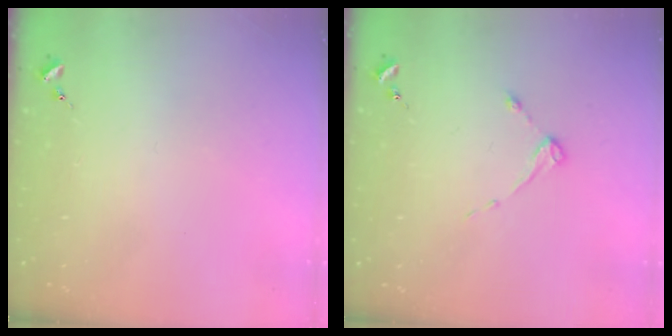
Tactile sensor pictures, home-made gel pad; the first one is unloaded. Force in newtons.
{"total": 3.0, "press": 3.0, "slide": 0.4}